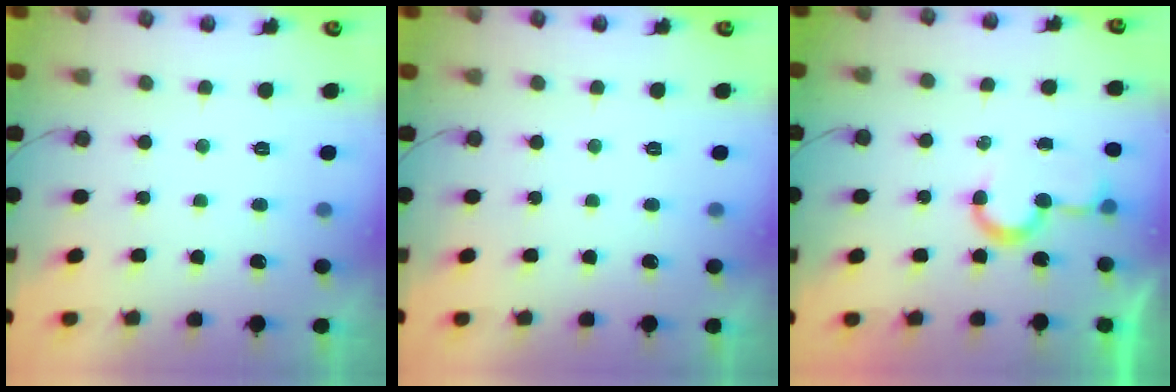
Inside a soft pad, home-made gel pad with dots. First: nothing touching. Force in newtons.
{"total": 0.0}
{"total": 6.2, "press": 6.1, "slide": 0.7}